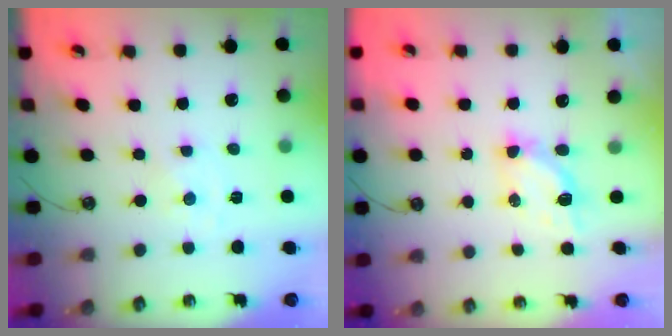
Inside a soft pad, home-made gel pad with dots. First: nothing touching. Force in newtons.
{"total": 5.5, "press": 5.5, "slide": 0.3}